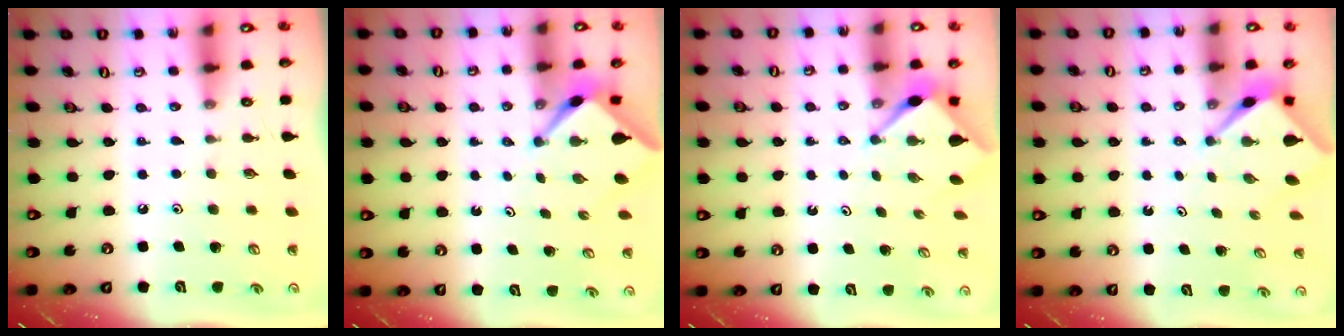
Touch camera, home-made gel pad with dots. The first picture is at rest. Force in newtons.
{"total": 2.8, "press": 2.8, "slide": 0.3}
{"total": 3.0, "press": 3.0, "slide": 0.3}
{"total": 2.6, "press": 2.6, "slide": 0.2}